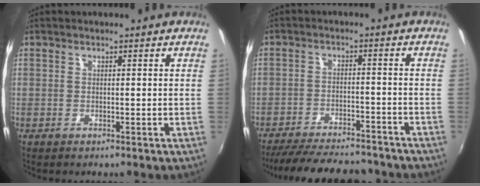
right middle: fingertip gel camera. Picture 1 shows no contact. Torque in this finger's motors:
{"motor_torque": [1.08, -1.06, 0.39, 0.08]}